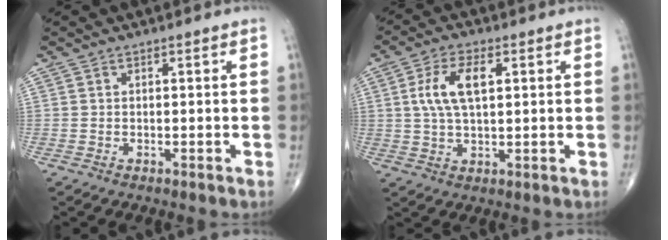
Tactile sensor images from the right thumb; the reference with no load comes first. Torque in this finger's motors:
{"motor_torque": [0.04, 0.05, 0.41, 0.20, 0.07]}